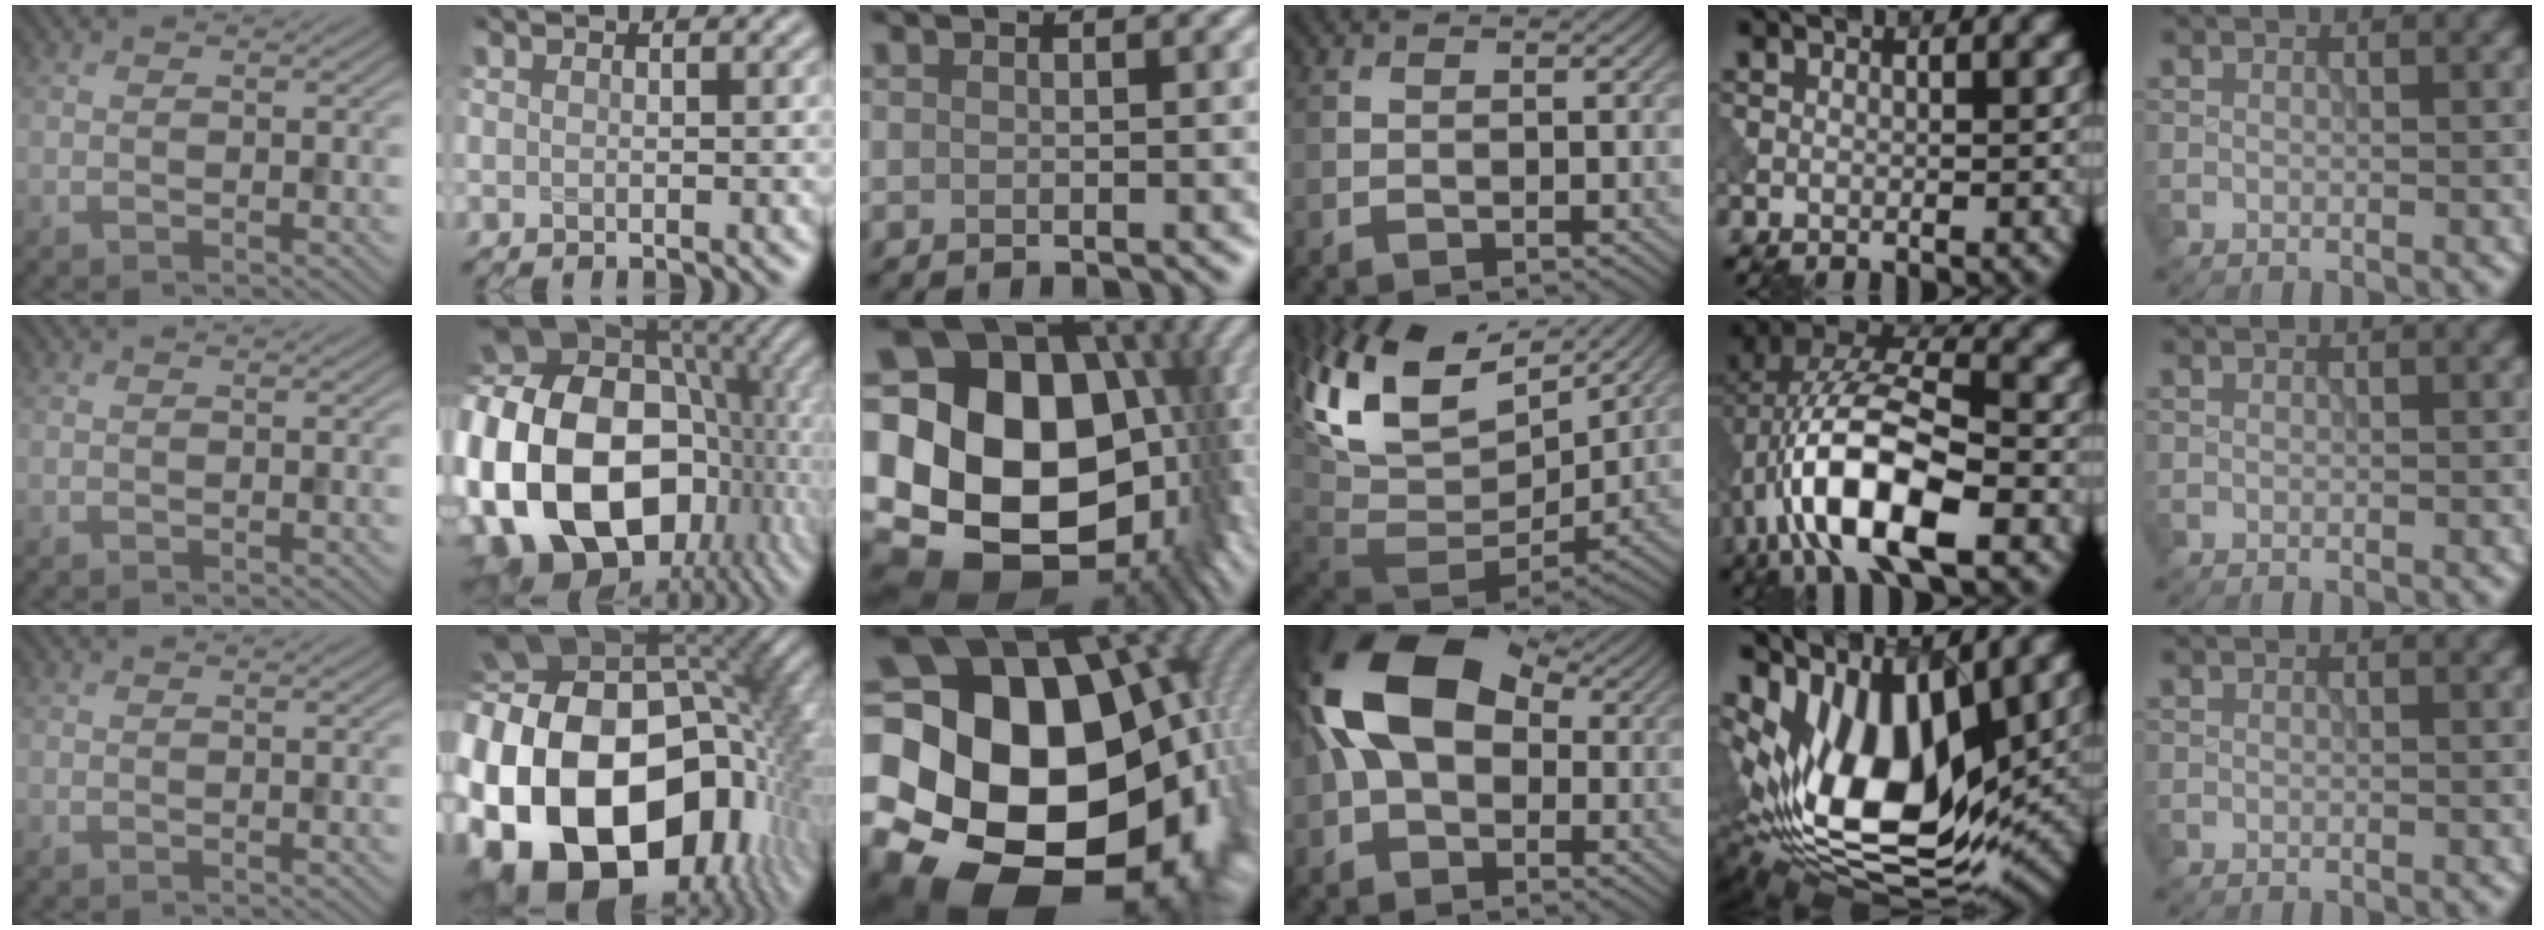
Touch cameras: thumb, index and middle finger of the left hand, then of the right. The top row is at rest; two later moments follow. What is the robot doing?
{"motion": "insert", "object": "peg toy"}